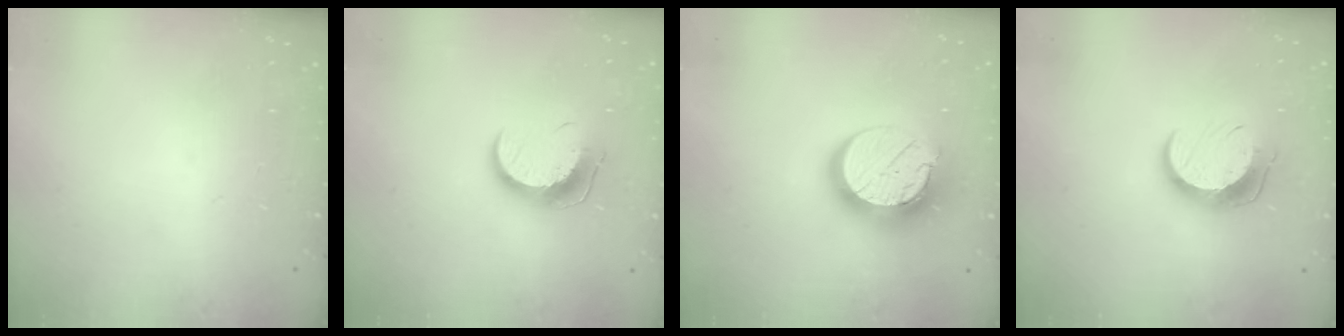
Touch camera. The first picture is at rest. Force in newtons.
{"total": 10.5, "press": 10.5, "slide": 0.4}
{"total": 14.8, "press": 14.8, "slide": 0.7}
{"total": 10.8, "press": 10.8, "slide": 0.5}